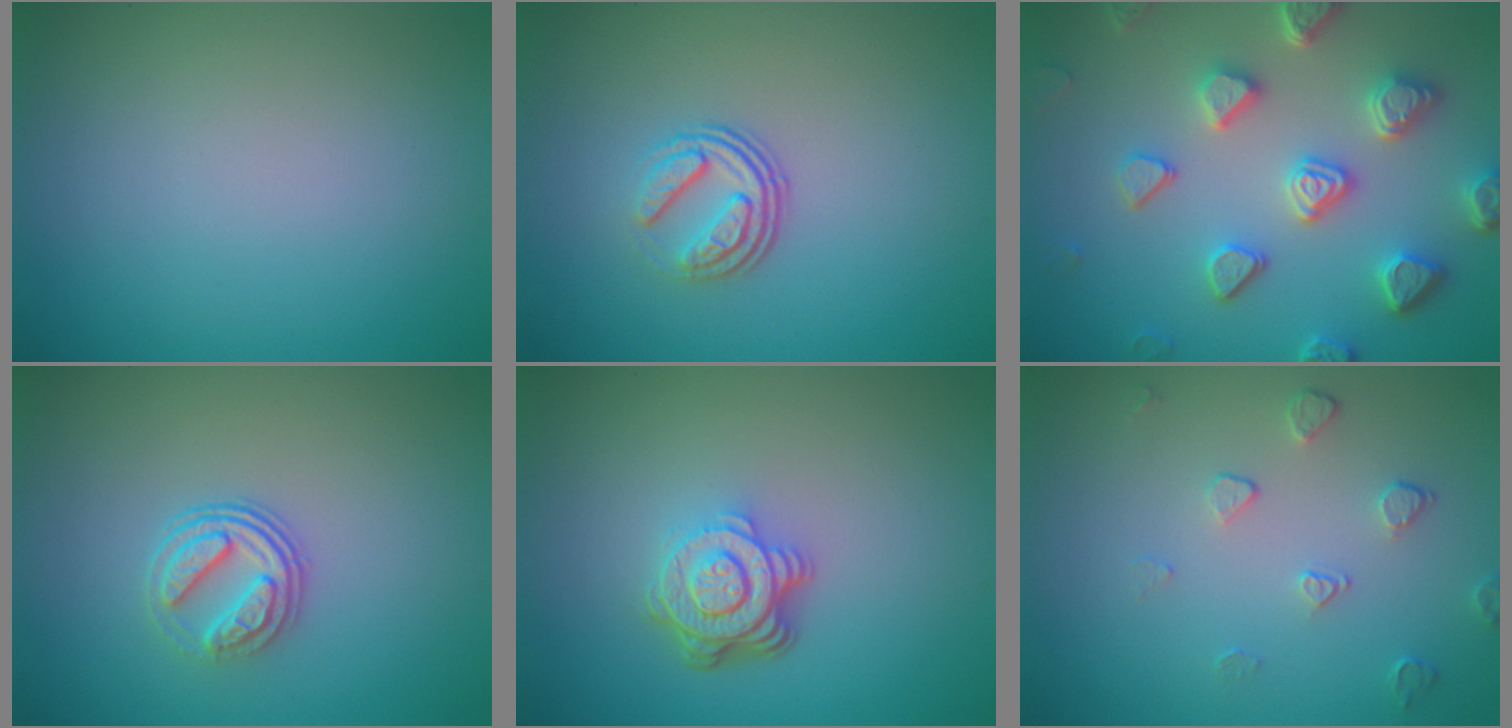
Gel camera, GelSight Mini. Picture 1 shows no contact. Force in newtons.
{"total": 3.4, "press": 2.3, "slide": 2.5}
{"total": 5.8, "press": 5.0, "slide": 3.0}
{"total": 3.1, "press": 2.6, "slide": 1.7}
{"total": 4.9, "press": 3.4, "slide": 3.5}
{"total": 1.6, "press": 1.1, "slide": 1.2}